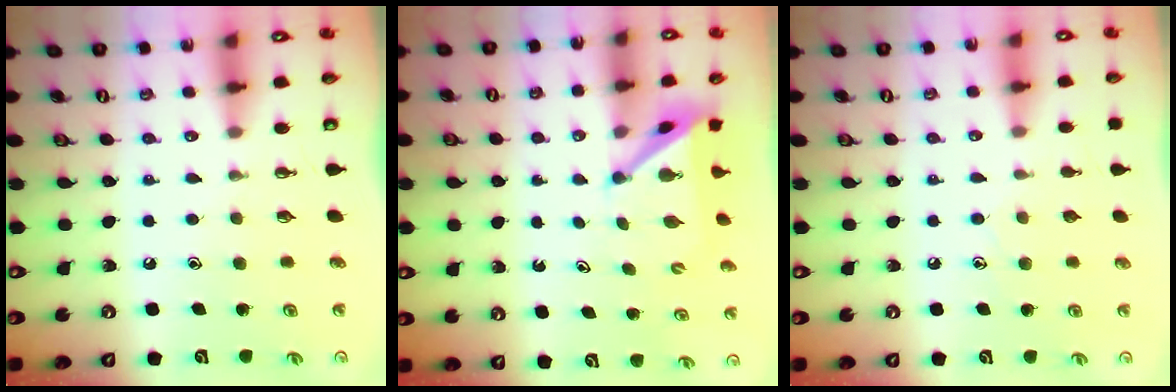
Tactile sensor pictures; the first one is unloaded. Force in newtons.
{"total": 4.3, "press": 4.3, "slide": 0.4}
{"total": 6.7, "press": 6.7, "slide": 0.8}